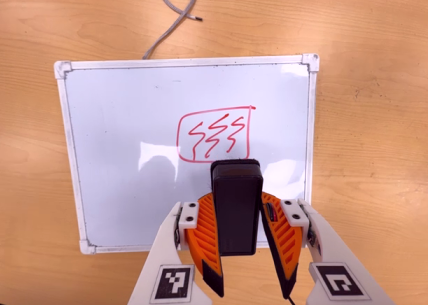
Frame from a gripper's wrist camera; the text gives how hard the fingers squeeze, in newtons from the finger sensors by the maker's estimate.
{"total": 6.8, "left": 5.5, "right": 8.0}